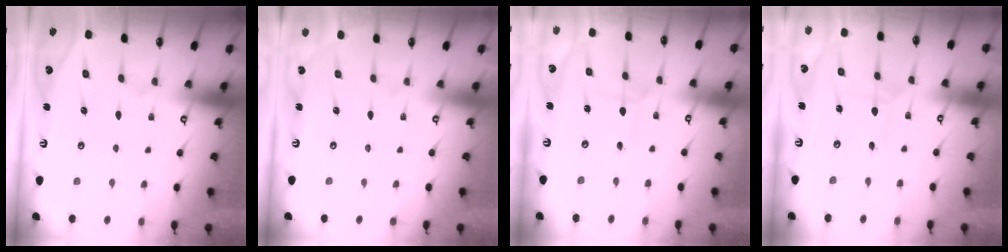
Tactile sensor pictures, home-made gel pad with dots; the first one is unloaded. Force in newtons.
{"total": 0.0}
{"total": 1.6, "press": 1.6, "slide": 0.0}
{"total": 1.6, "press": 1.6, "slide": 0.0}